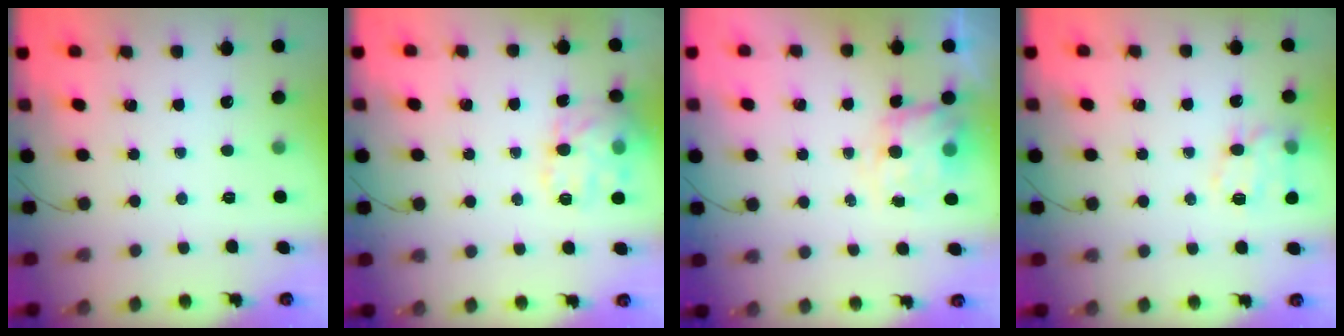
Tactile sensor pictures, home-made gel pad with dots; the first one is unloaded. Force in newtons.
{"total": 12.8, "press": 12.8, "slide": 1.1}
{"total": 7.2, "press": 7.1, "slide": 1.0}
{"total": 12.9, "press": 12.9, "slide": 1.0}